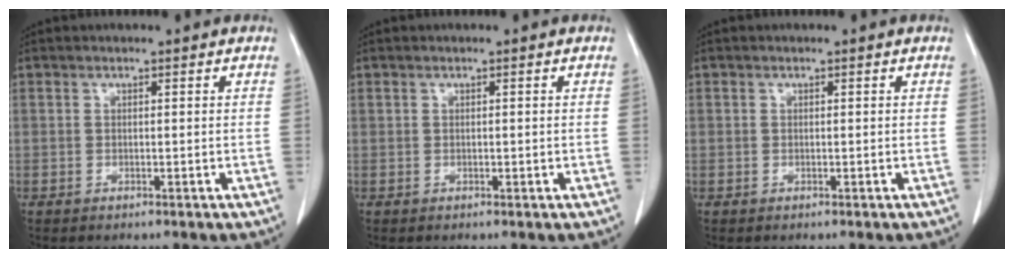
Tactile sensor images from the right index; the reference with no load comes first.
{"total": 0.0}
{"total": 0.5, "force": [0.0, 0.5, -0.1], "torque": [0.006, 0.006, -0.004]}